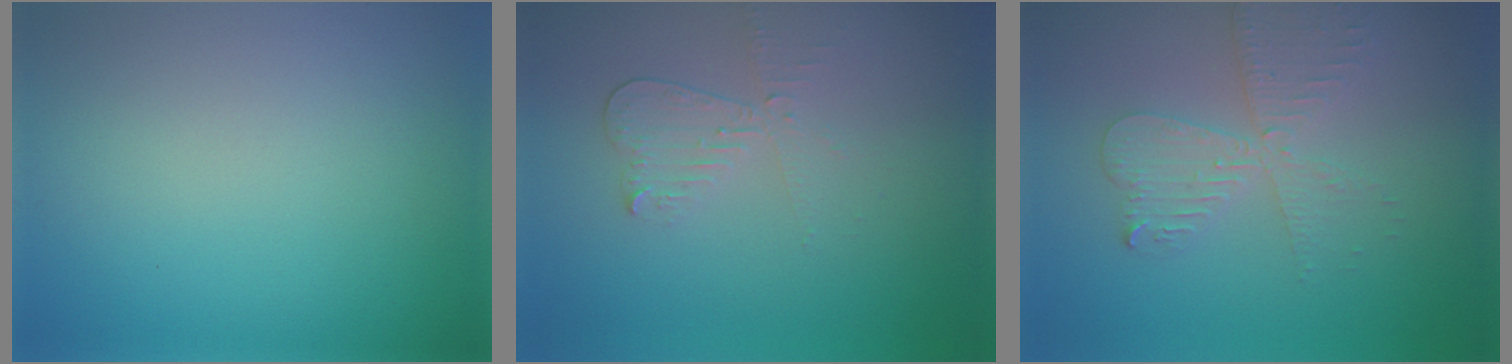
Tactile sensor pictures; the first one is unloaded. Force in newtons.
{"total": 2.0, "press": 1.9, "slide": 0.7}
{"total": 4.0, "press": 3.4, "slide": 2.1}